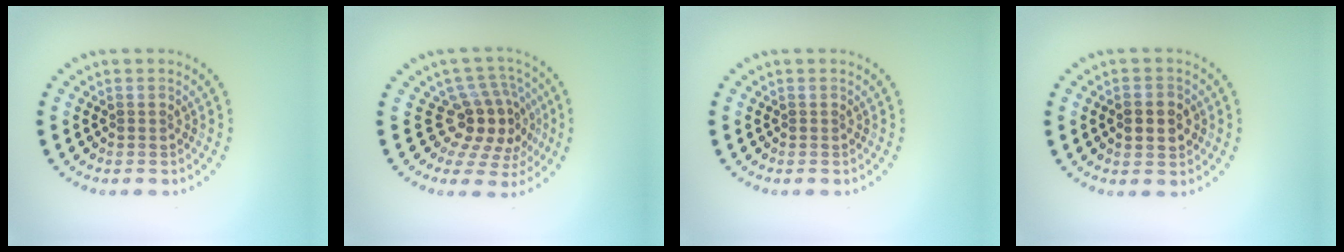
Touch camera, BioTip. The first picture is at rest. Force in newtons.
{"total": 4.7, "press": 3.7, "slide": 2.8}
{"total": 0.0}
{"total": 2.3, "press": 2.3, "slide": 0.1}